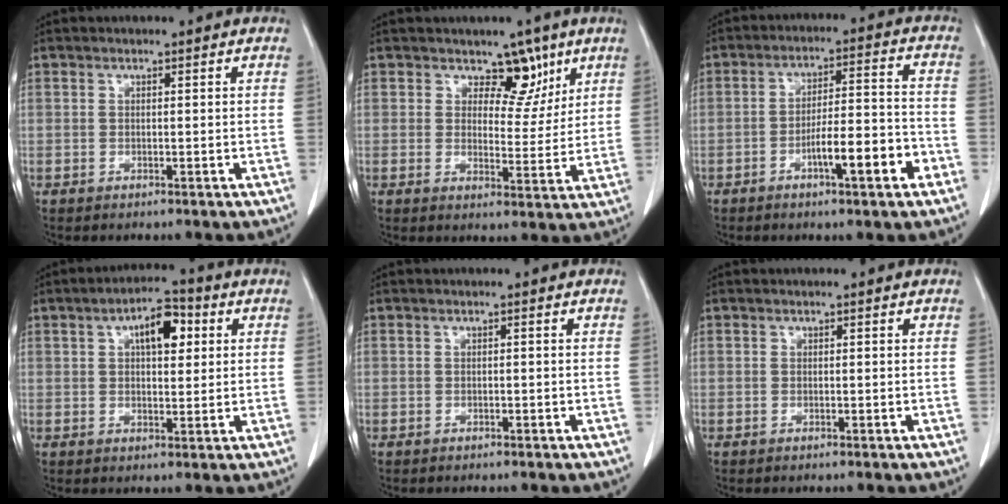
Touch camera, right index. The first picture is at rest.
{"total": 6.0, "force": [3.7, 3.6, 3.0], "torque": [-0.022, -0.006, 0.052]}
{"total": 9.6, "force": [-4.4, 1.2, 8.4], "torque": [-0.134, 0.014, -0.066]}
{"total": 7.2, "force": [2.4, 3.0, 6.1], "torque": [-0.096, 0.016, 0.035]}
{"total": 0.0}
{"total": 0.0}